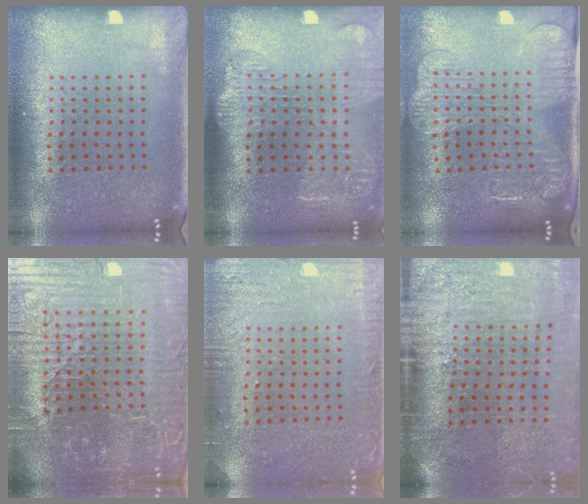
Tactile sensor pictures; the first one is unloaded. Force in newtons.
{"total": 1.8, "press": 1.5, "slide": 0.9}
{"total": 2.5, "press": 2.1, "slide": 1.4}
{"total": 7.8, "press": 6.9, "slide": 3.5}
{"total": 3.2, "press": 3.2, "slide": 0.4}
{"total": 4.6, "press": 3.8, "slide": 2.7}